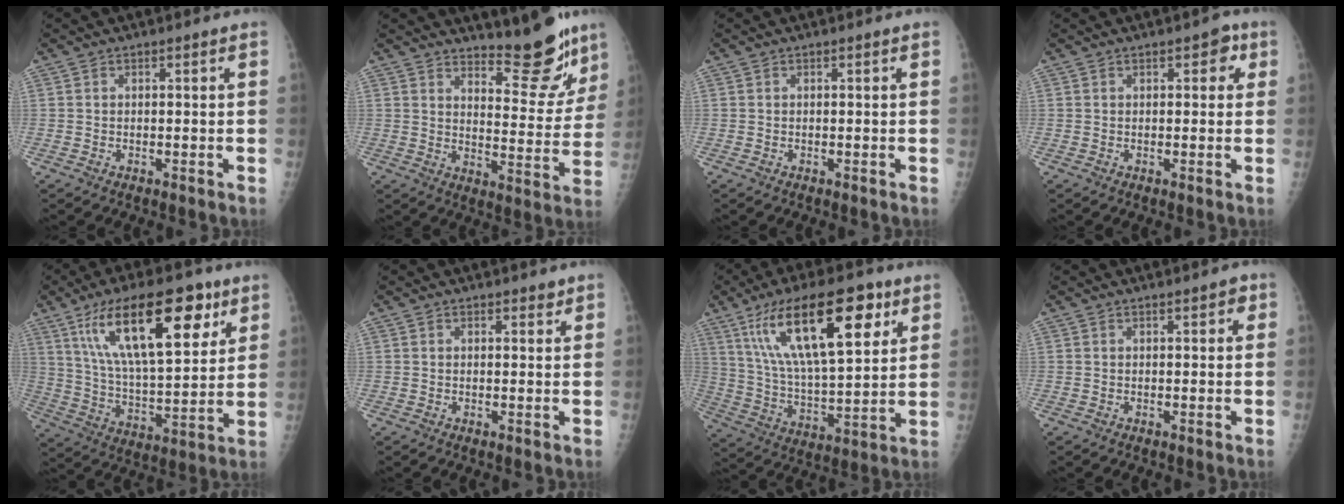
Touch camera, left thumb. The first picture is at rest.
{"total": 13.3, "force": [11.2, 3.4, 6.2], "torque": [-0.051, -0.102, 0.158]}
{"total": 0.0}
{"total": 3.1, "force": [1.3, 1.8, 2.2], "torque": [-0.002, 0.002, 0.007]}
{"total": 23.0, "force": [11.5, 8.9, 17.8], "torque": [-0.266, -0.032, 0.200]}
{"total": 1.4, "force": [1.1, 0.7, 0.5], "torque": [0.005, -0.007, 0.012]}
{"total": 23.4, "force": [11.4, 8.6, 18.6], "torque": [-0.295, -0.027, 0.199]}
{"total": 1.8, "force": [1.0, 0.8, 1.3], "torque": [-0.008, 0.000, 0.009]}